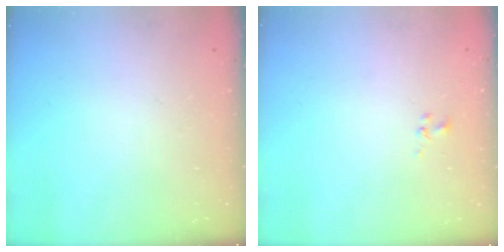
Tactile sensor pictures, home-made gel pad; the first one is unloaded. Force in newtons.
{"total": 0.8, "press": 0.8, "slide": 0.3}